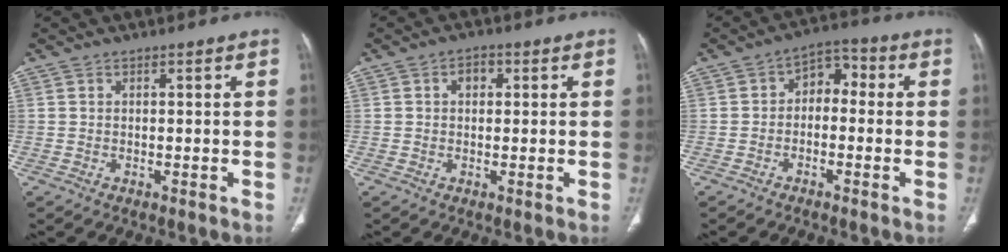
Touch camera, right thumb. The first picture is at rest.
{"total": 2.6, "force": [0.6, 1.9, 1.6], "torque": [-0.015, 0.008, 0.006]}
{"total": 5.9, "force": [-0.6, 4.1, 4.2], "torque": [-0.041, 0.035, -0.025]}